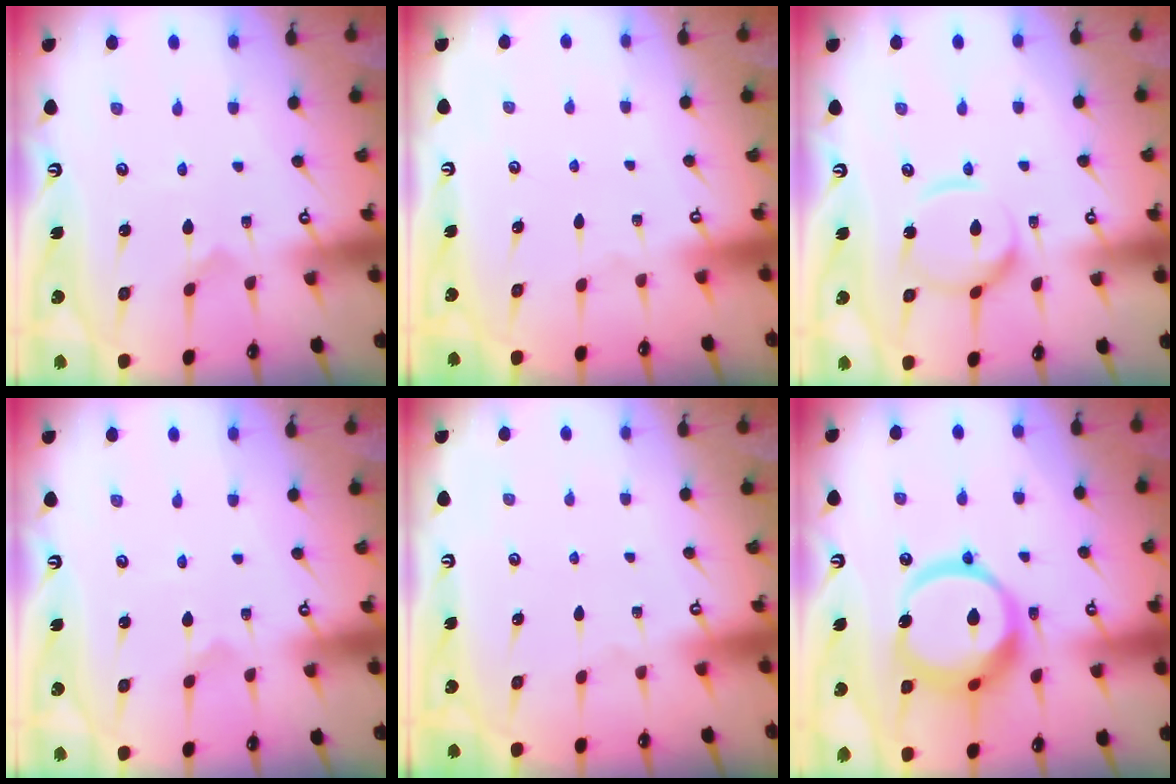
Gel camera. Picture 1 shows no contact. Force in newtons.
{"total": 0.0}
{"total": 10.9, "press": 10.9, "slide": 0.9}
{"total": 0.0}
{"total": 0.0}
{"total": 17.7, "press": 17.5, "slide": 2.5}